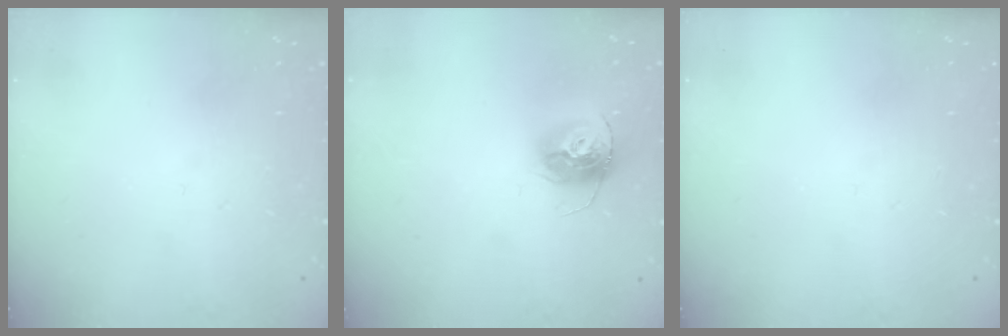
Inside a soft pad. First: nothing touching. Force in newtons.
{"total": 13.4, "press": 13.4, "slide": 1.2}
{"total": 0.0}